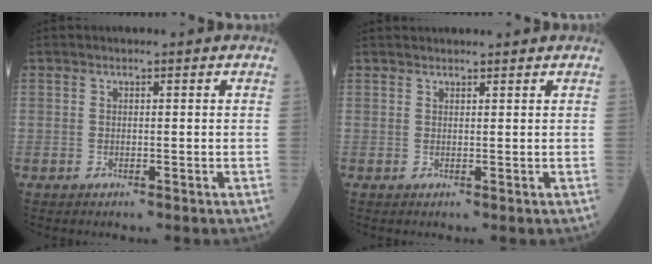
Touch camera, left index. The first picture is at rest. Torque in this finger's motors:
{"motor_torque": [-0.40, -1.02, 0.00, -0.01]}